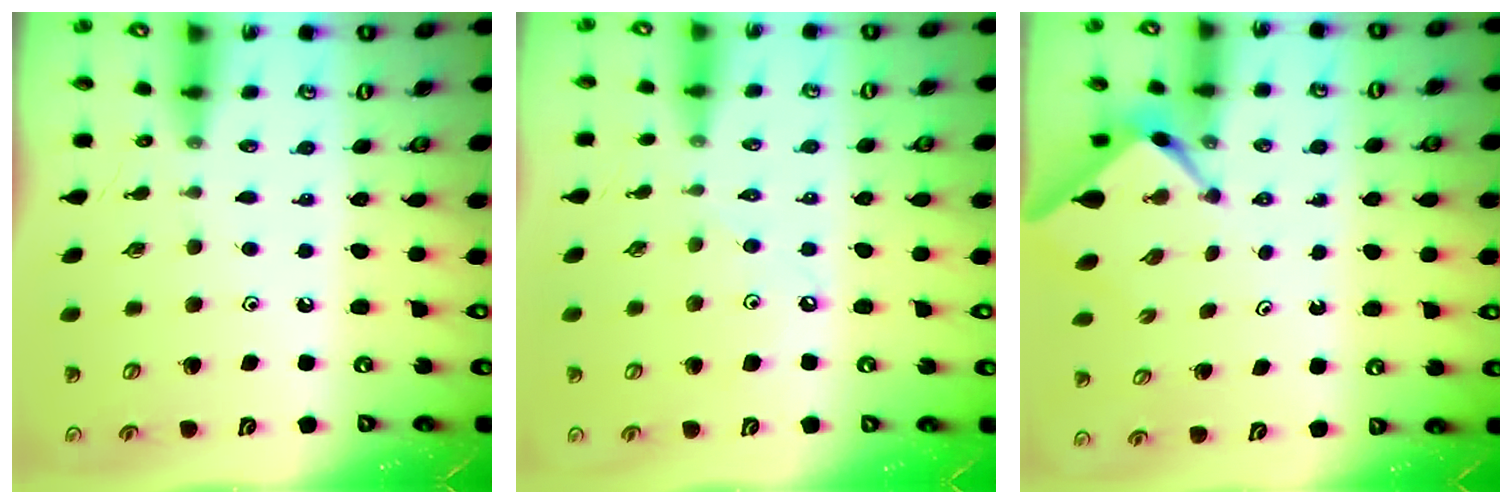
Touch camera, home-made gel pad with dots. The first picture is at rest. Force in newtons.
{"total": 3.2, "press": 3.2, "slide": 0.5}
{"total": 2.5, "press": 2.5, "slide": 0.3}